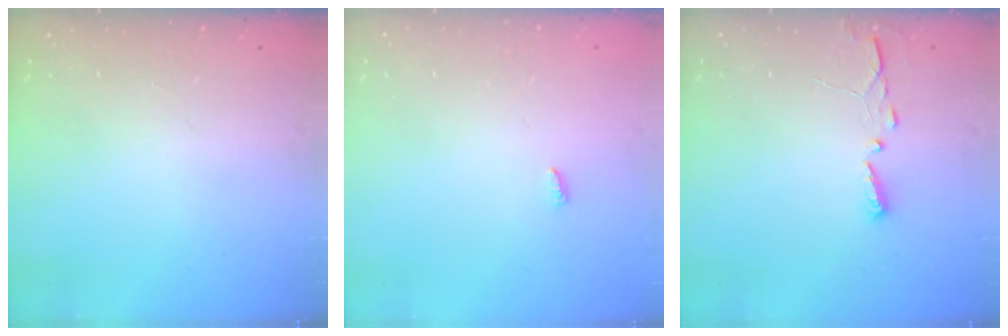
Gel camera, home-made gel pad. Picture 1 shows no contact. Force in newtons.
{"total": 2.4, "press": 2.4, "slide": 0.2}
{"total": 2.9, "press": 2.9, "slide": 0.4}